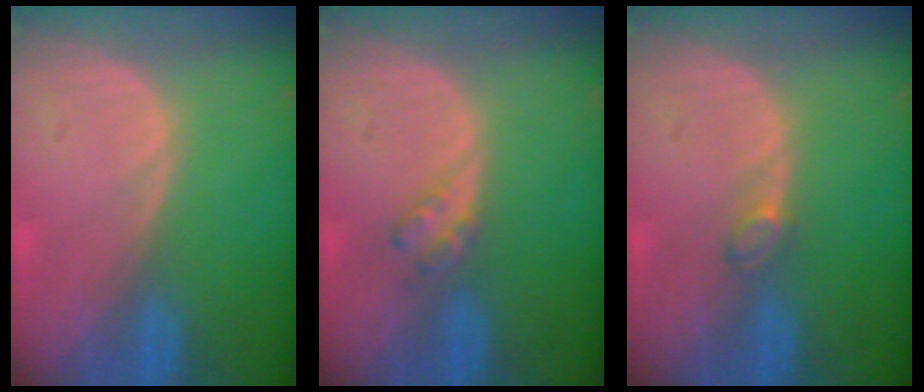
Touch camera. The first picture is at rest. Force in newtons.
{"total": 2.4, "press": 2.4, "slide": 0.2}
{"total": 1.6, "press": 1.6, "slide": 0.2}